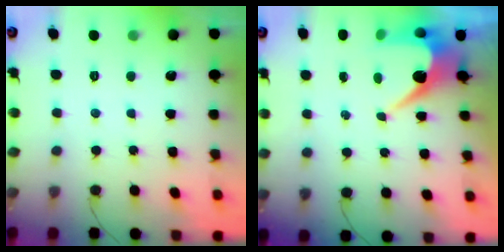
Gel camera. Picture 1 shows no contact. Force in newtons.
{"total": 7.1, "press": 7.1, "slide": 0.3}